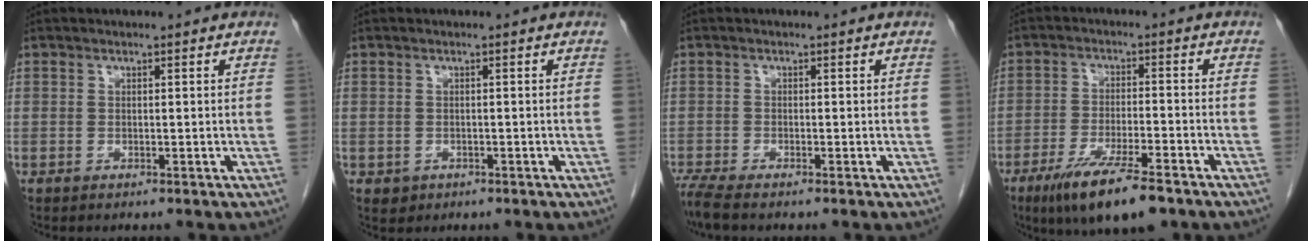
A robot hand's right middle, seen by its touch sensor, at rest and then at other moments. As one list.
[{"total": 1.3, "force": [-0.4, 1.2, 0.2], "torque": [-0.002, 0.004, -0.001]}, {"total": 2.6, "force": [-2.2, -0.1, 1.3], "torque": [-0.033, -0.009, -0.048]}, {"total": 11.3, "force": [-7.6, 1.8, 8.2], "torque": [-0.144, -0.025, -0.125]}]